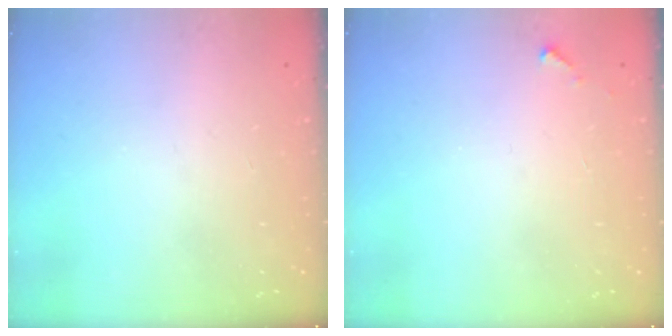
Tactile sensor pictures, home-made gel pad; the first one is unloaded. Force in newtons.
{"total": 2.8, "press": 2.8, "slide": 0.1}